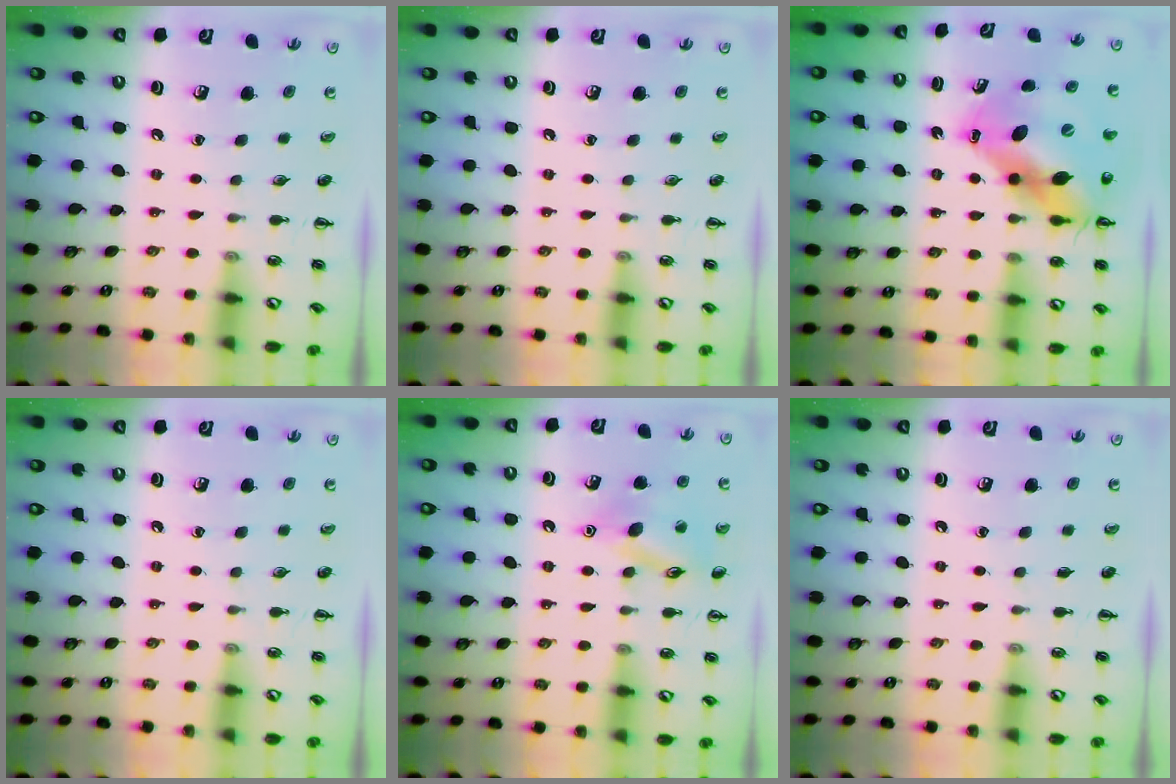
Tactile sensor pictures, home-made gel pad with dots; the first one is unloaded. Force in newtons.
{"total": 0.0}
{"total": 14.1, "press": 13.5, "slide": 4.1}
{"total": 0.0}
{"total": 12.5, "press": 12.5, "slide": 1.1}
{"total": 0.0}